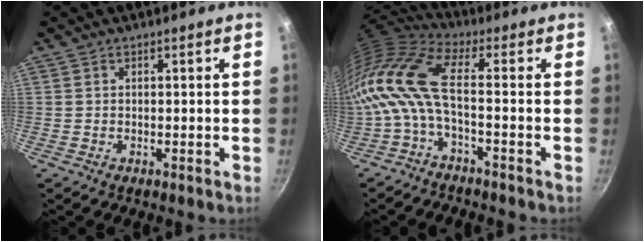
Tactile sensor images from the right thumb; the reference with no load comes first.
{"total": 12.2, "force": [-1.6, 4.4, 11.3], "torque": [-0.258, 0.021, -0.047]}